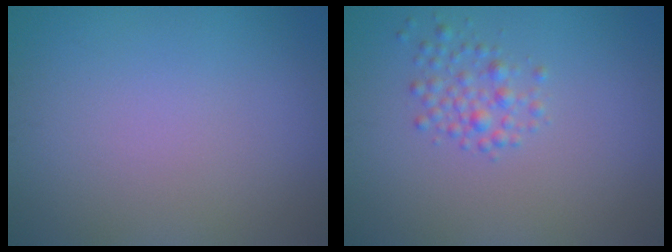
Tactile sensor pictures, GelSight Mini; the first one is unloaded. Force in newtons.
{"total": 1.9, "press": 1.9, "slide": 0.1}